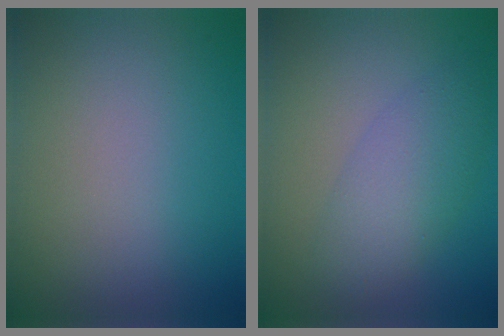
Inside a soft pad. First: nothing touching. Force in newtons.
{"total": 4.2, "press": 4.2, "slide": 0.1}